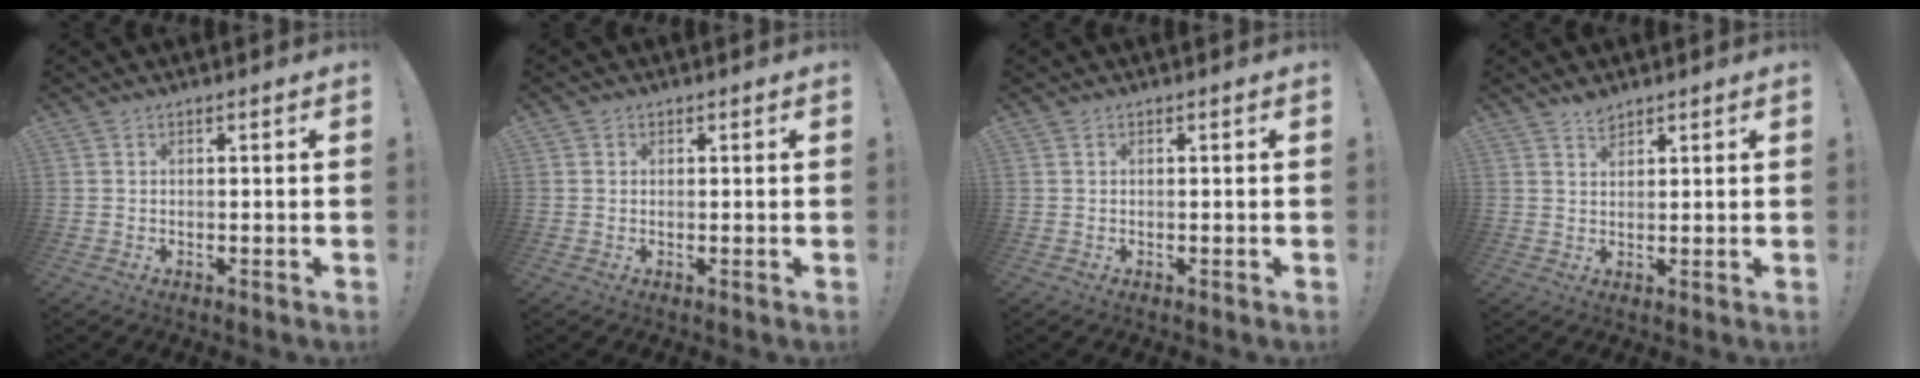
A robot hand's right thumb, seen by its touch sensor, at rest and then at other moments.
{"total": 1.1, "force": [0.5, 1.0, 0.1], "torque": [-0.001, 0.000, 0.009]}
{"total": 0.0}
{"total": 2.8, "force": [2.4, 1.0, 0.8], "torque": [0.005, -0.020, 0.041]}